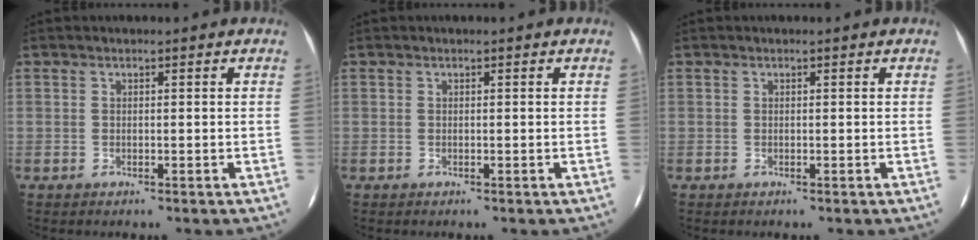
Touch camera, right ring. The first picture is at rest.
{"total": 0.0}
{"total": 0.0}